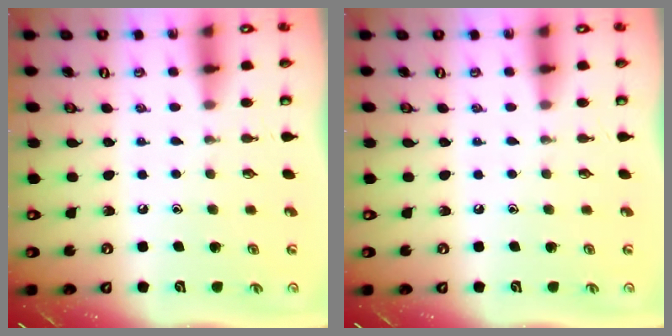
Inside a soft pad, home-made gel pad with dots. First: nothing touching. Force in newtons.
{"total": 0.0}